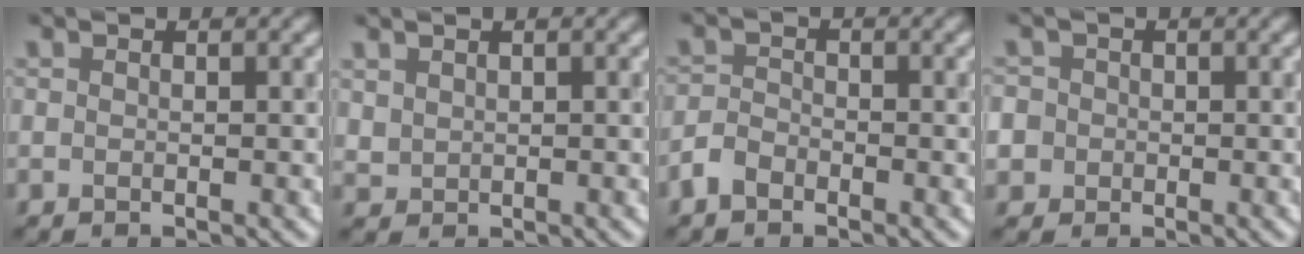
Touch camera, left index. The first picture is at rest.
{"total": 0.8, "force": [0.6, 0.4, -0.3], "torque": [0.011, 0.000, 0.018]}
{"total": 1.7, "force": [-1.3, 0.9, 0.6], "torque": [-0.007, 0.006, -0.032]}
{"total": 4.5, "force": [-1.1, 4.3, 1.1], "torque": [-0.024, 0.008, -0.048]}